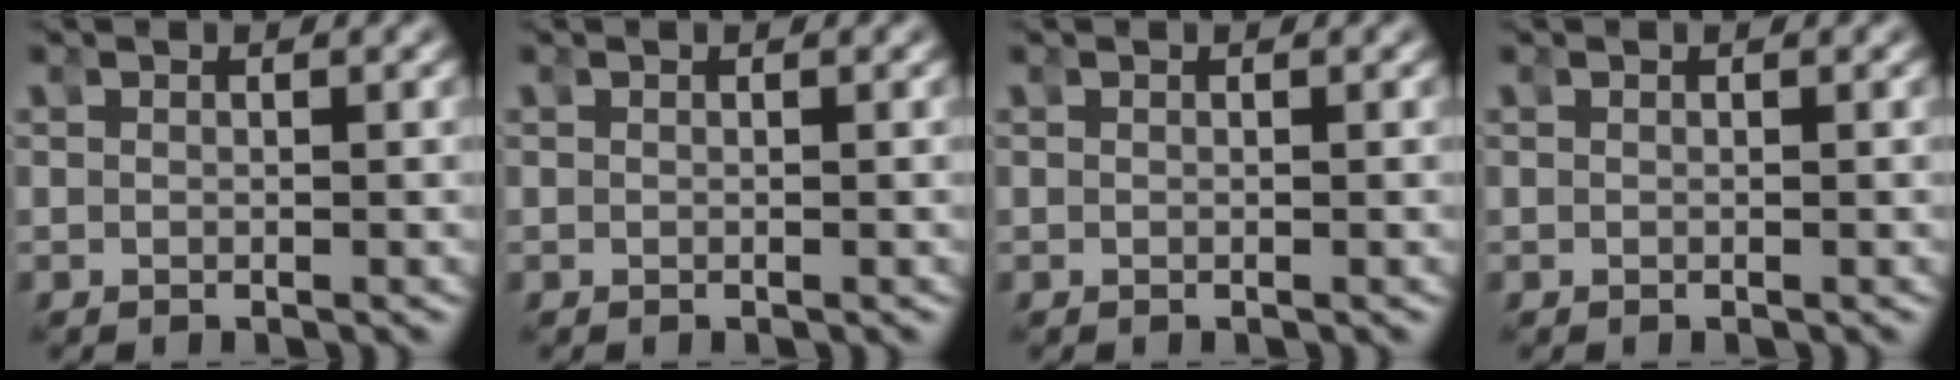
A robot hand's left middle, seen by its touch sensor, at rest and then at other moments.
{"total": 0.0}
{"total": 0.0}
{"total": 0.0}